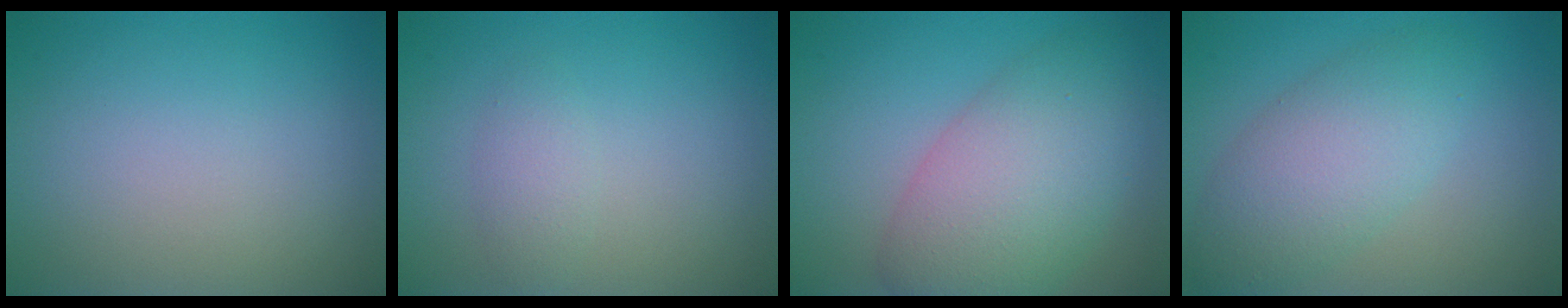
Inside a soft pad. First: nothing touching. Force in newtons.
{"total": 1.5, "press": 1.5, "slide": 0.0}
{"total": 8.1, "press": 8.1, "slide": 0.4}
{"total": 5.5, "press": 5.5, "slide": 0.4}